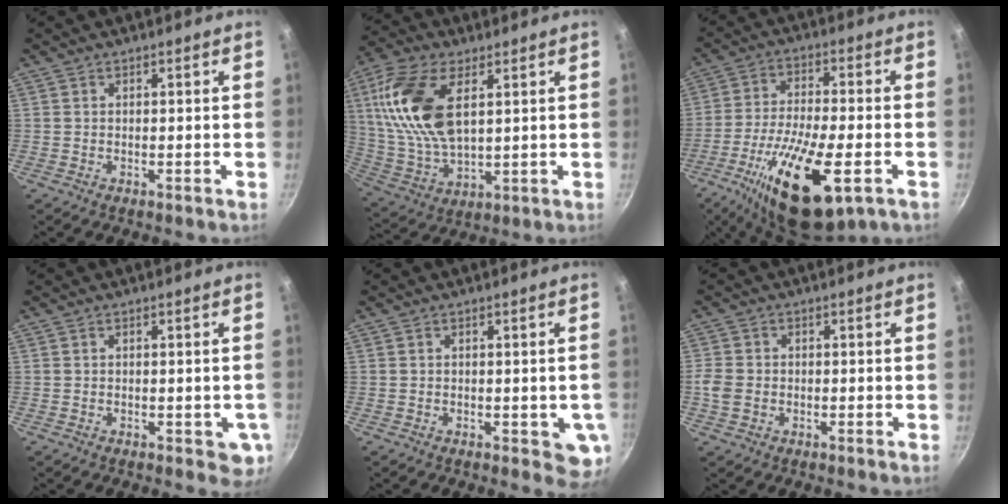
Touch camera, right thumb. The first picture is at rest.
{"total": 18.2, "force": [5.6, 9.5, 14.4], "torque": [-0.280, -0.014, 0.115]}
{"total": 20.6, "force": [-8.5, 7.0, 17.4], "torque": [-0.307, 0.007, -0.145]}
{"total": 5.0, "force": [-1.2, 2.6, 4.1], "torque": [-0.032, 0.000, -0.014]}
{"total": 6.0, "force": [-1.3, 2.9, 5.1], "torque": [-0.039, -0.003, -0.014]}
{"total": 4.1, "force": [-1.0, 3.3, 2.2], "torque": [-0.044, 0.011, -0.022]}